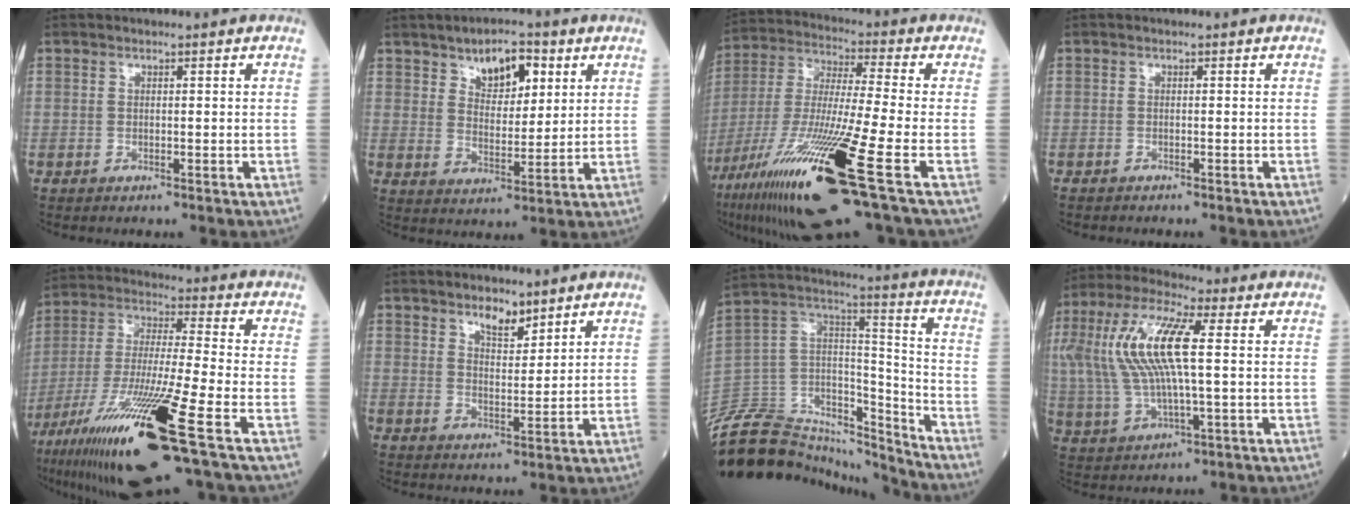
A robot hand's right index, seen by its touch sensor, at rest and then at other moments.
{"total": 7.7, "force": [4.1, 3.8, 5.3], "torque": [-0.077, 0.006, 0.068]}
{"total": 22.0, "force": [-10.4, 0.4, 19.3], "torque": [-0.376, -0.057, -0.191]}
{"total": 1.3, "force": [-1.2, 0.3, 0.3], "torque": [-0.007, -0.001, -0.019]}
{"total": 21.0, "force": [-10.7, 0.4, 18.1], "torque": [-0.346, -0.056, -0.194]}
{"total": 4.2, "force": [3.3, 1.5, 2.1], "torque": [-0.037, -0.005, 0.057]}
{"total": 25.3, "force": [-23.8, 5.3, 6.7], "torque": [-0.167, 0.026, -0.399]}
{"total": 15.8, "force": [2.4, 4.0, 15.1], "torque": [-0.342, 0.023, 0.046]}